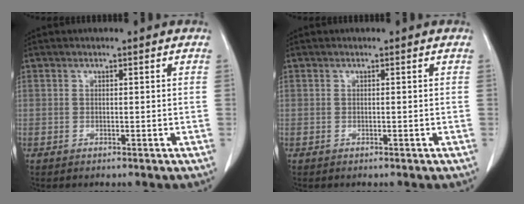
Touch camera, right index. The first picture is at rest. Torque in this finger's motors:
{"motor_torque": [0.05, -0.03, 0.00, 0.01]}